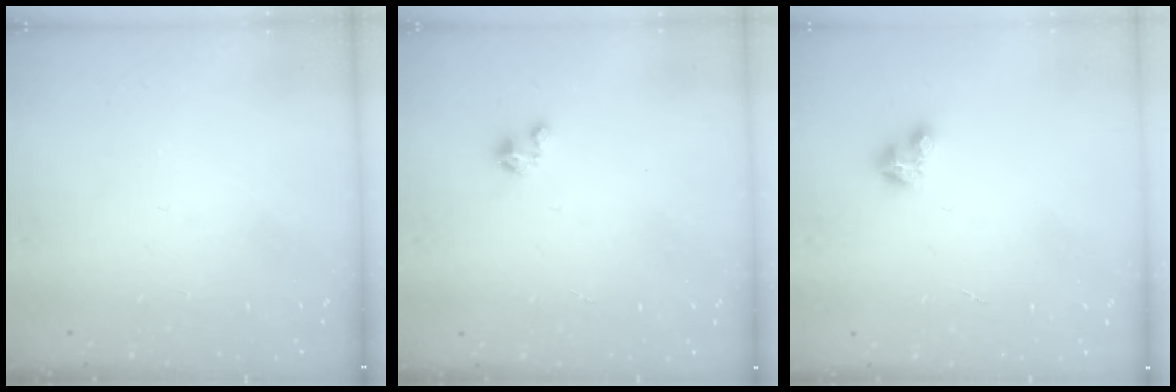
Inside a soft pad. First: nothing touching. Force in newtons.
{"total": 1.8, "press": 1.8, "slide": 0.1}
{"total": 2.8, "press": 2.8, "slide": 0.2}